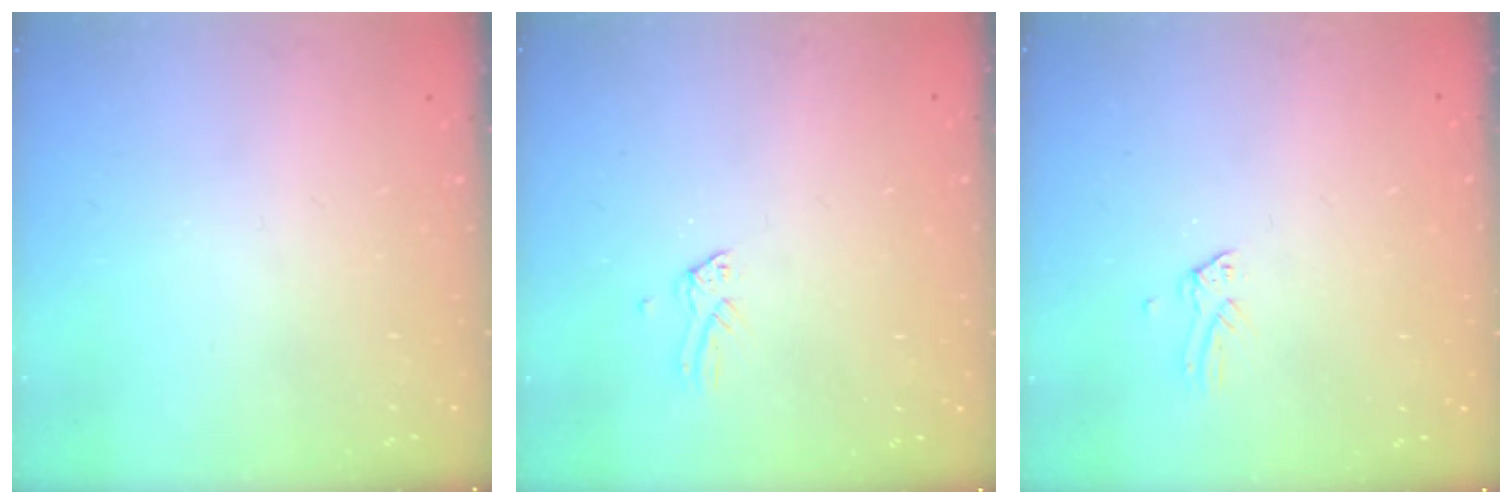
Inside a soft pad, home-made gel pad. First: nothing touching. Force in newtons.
{"total": 0.0}
{"total": 0.0}